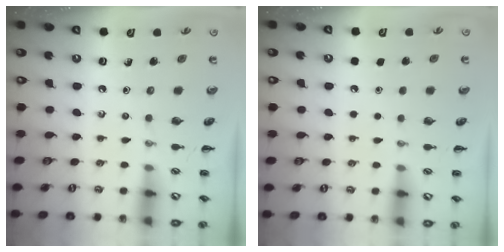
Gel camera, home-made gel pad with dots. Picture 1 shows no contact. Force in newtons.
{"total": 1.7, "press": 1.7, "slide": 0.1}